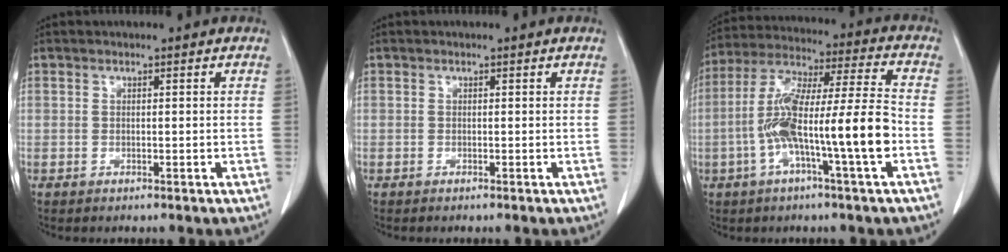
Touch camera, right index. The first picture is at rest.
{"total": 0.0}
{"total": 15.1, "force": [-4.0, 0.4, 14.6], "torque": [-0.278, 0.015, -0.075]}